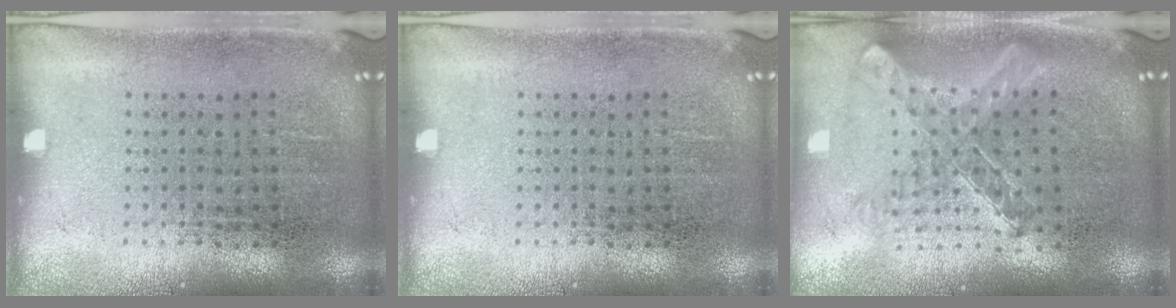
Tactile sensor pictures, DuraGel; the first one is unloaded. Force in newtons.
{"total": 0.0}
{"total": 1.1, "press": 1.1, "slide": 0.2}